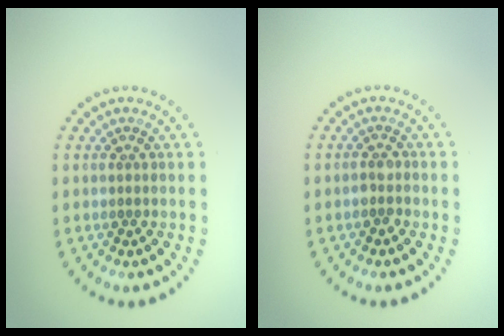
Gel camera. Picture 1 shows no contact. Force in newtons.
{"total": 1.4, "press": 1.2, "slide": 0.7}